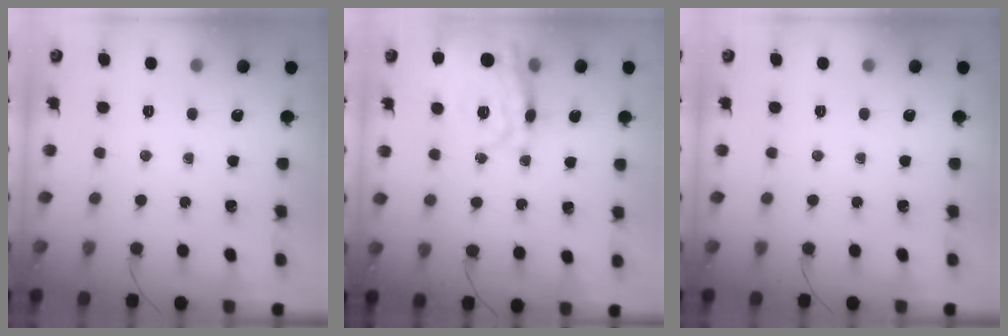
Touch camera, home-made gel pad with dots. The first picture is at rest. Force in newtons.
{"total": 25.3, "press": 25.1, "slide": 3.0}
{"total": 0.0}